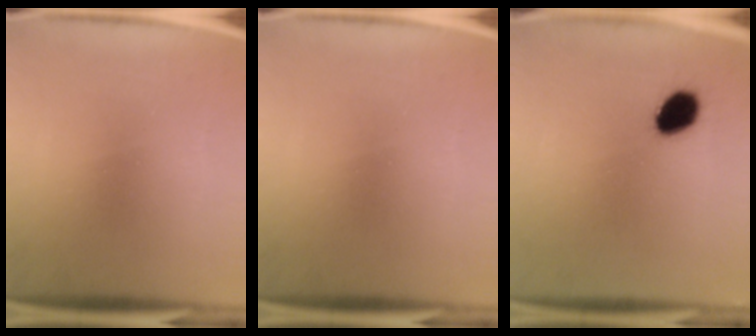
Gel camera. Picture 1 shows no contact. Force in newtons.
{"total": 0.0}
{"total": 7.5}